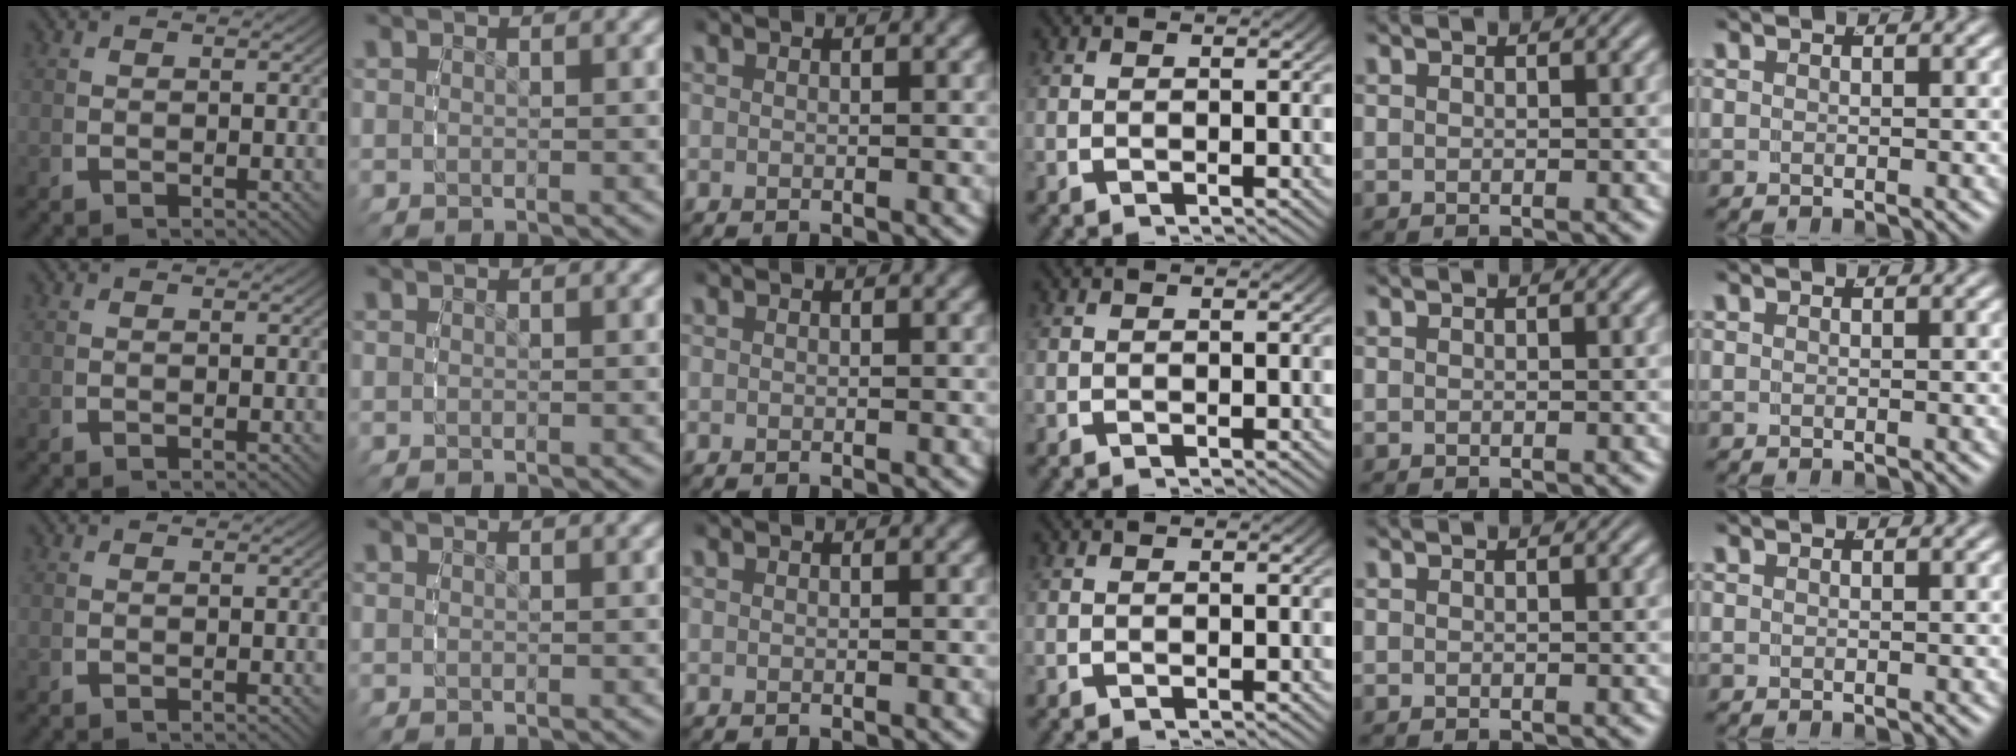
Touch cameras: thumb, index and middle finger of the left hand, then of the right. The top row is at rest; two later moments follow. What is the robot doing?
{"motion": "reach", "object": "napkin"}